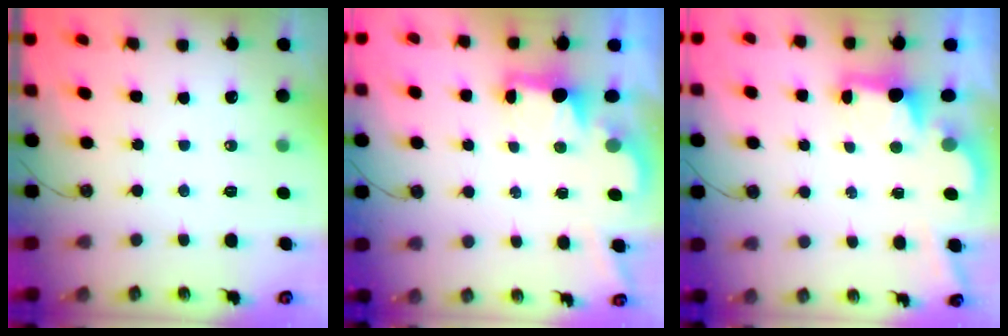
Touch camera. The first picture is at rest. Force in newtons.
{"total": 2.1, "press": 2.0, "slide": 0.7}
{"total": 2.6, "press": 2.5, "slide": 0.8}